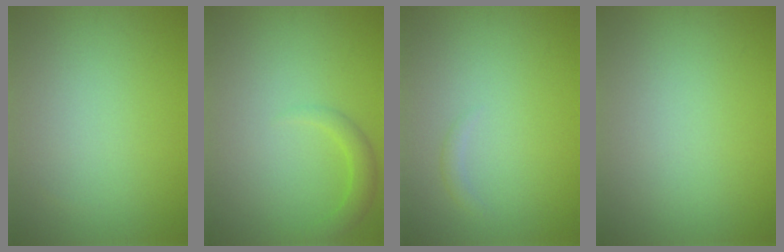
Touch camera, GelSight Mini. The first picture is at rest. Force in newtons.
{"total": 1.8, "press": 1.8, "slide": 0.2}
{"total": 0.7, "press": 0.7, "slide": 0.1}
{"total": 0.0}